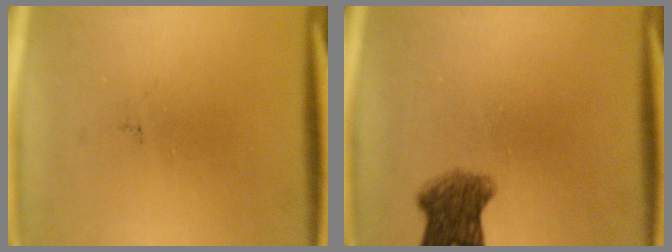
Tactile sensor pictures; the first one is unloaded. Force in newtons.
{"total": 5.8}